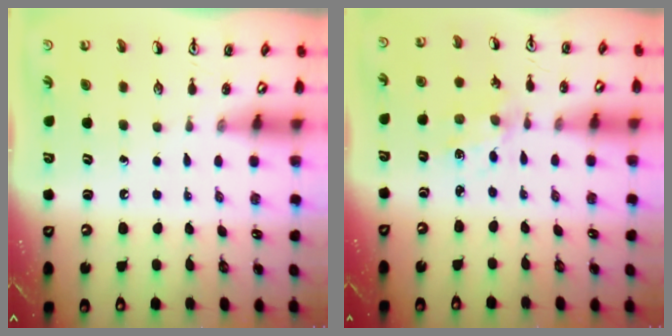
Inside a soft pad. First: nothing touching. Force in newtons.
{"total": 1.9, "press": 1.9, "slide": 0.2}